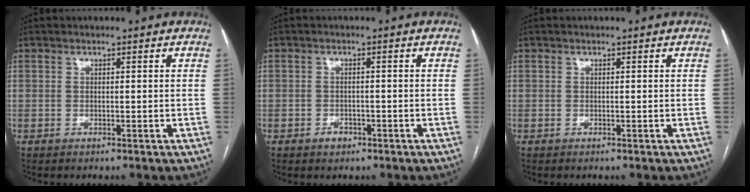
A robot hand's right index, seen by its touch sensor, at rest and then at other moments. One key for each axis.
{"total": 1.8, "fx": -1.1, "fy": 1.3, "fz": 0.7, "tx": -0.010, "ty": 0.004, "tz": -0.013}
{"total": 0.0}